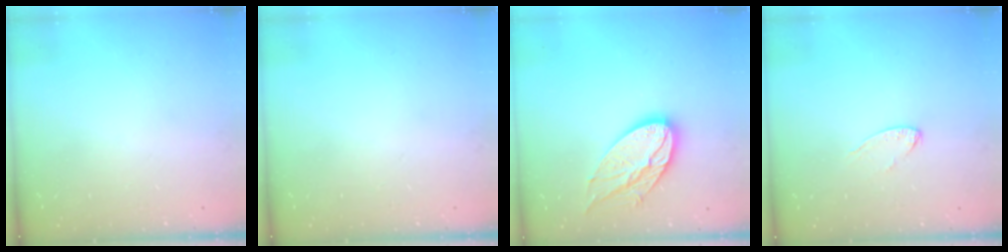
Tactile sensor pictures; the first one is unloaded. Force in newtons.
{"total": 0.0}
{"total": 15.3, "press": 15.3, "slide": 1.1}
{"total": 5.6, "press": 5.6, "slide": 0.5}